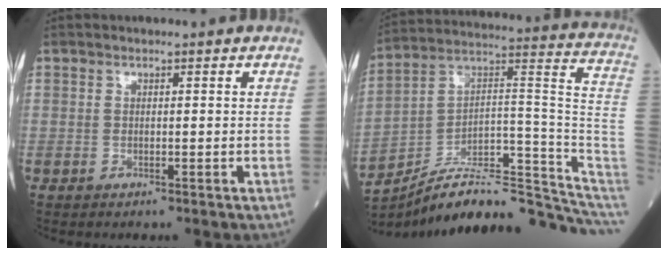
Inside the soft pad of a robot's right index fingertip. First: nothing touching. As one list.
[{"total": 21.9, "force": [-19.3, 3.0, 10.1], "torque": [-0.091, 0.064, -0.287]}]